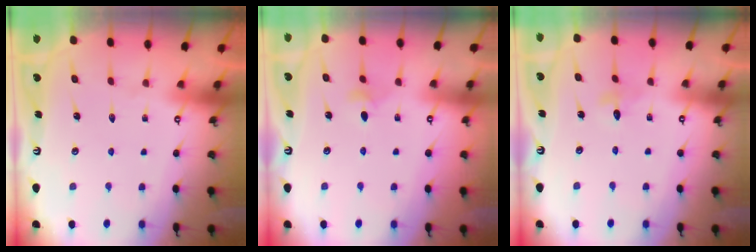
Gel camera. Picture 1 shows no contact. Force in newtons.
{"total": 5.2, "press": 5.1, "slide": 0.9}
{"total": 3.0, "press": 2.9, "slide": 0.3}